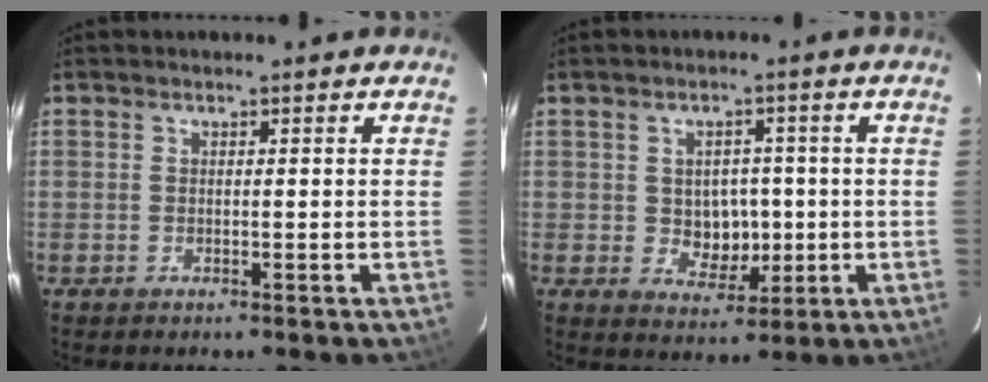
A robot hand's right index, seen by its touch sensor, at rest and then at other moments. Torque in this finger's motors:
{"motor_torque": [0.03, -0.09, 0.23, 0.01]}